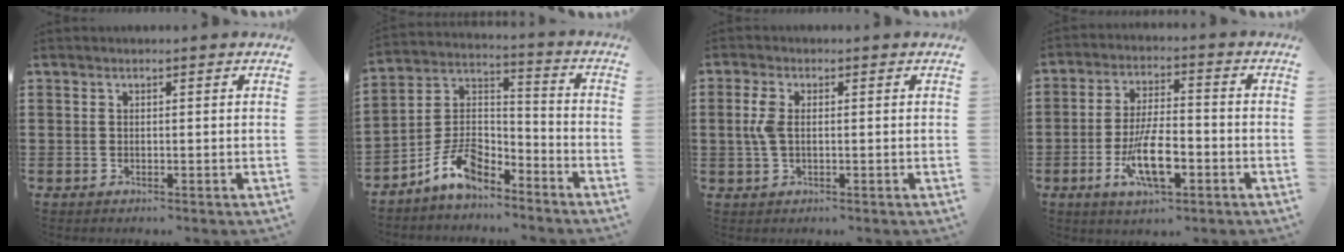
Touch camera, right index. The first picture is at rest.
{"total": 8.4, "force": [-6.4, 3.8, 4.0], "torque": [-0.097, 0.003, -0.130]}
{"total": 3.6, "force": [0.2, 1.8, 3.1], "torque": [-0.086, -0.002, -0.006]}
{"total": 9.6, "force": [-3.3, 3.6, 8.2], "torque": [-0.170, -0.010, -0.059]}